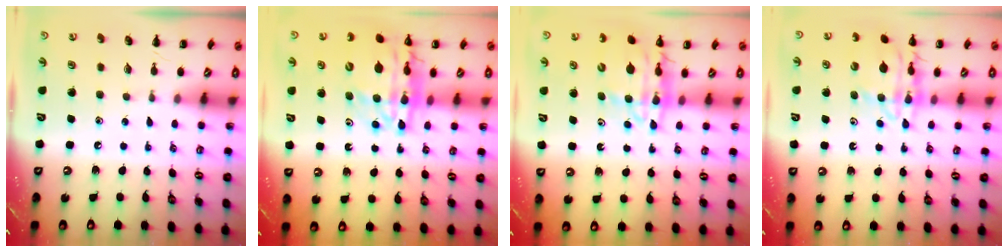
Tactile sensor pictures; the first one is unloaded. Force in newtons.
{"total": 19.9, "press": 19.4, "slide": 4.5}
{"total": 12.7, "press": 12.2, "slide": 3.5}
{"total": 13.1, "press": 13.0, "slide": 2.2}